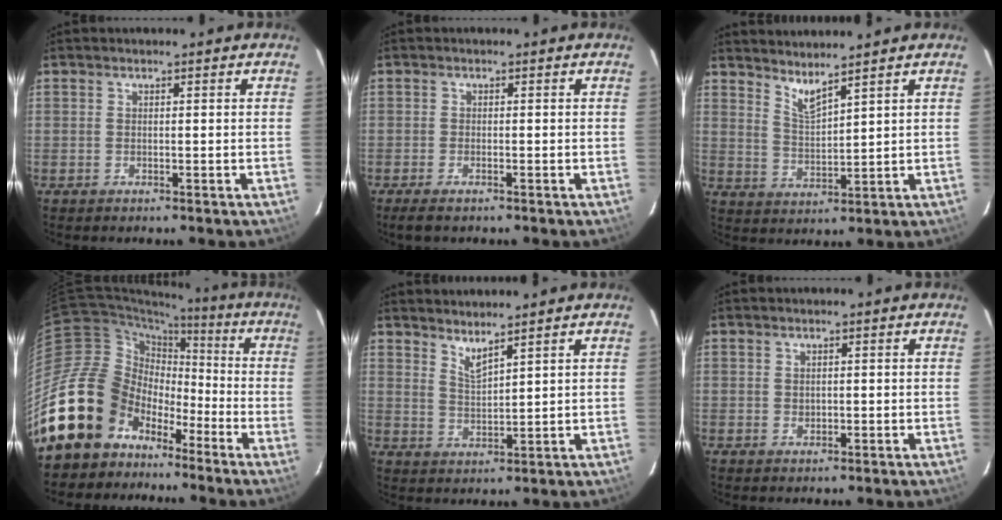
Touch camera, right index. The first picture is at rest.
{"total": 2.7, "force": [-2.0, 0.7, 1.6], "torque": [-0.040, -0.006, -0.038]}
{"total": 4.7, "force": [4.0, 0.1, 2.3], "torque": [-0.045, -0.008, 0.076]}
{"total": 19.2, "force": [-10.8, 14.4, 6.8], "torque": [-0.161, 0.037, -0.177]}
{"total": 3.7, "force": [3.2, 0.0, 1.8], "torque": [-0.034, -0.008, 0.057]}
{"total": 1.0, "force": [0.0, 0.9, 0.3], "torque": [-0.003, 0.002, 0.000]}